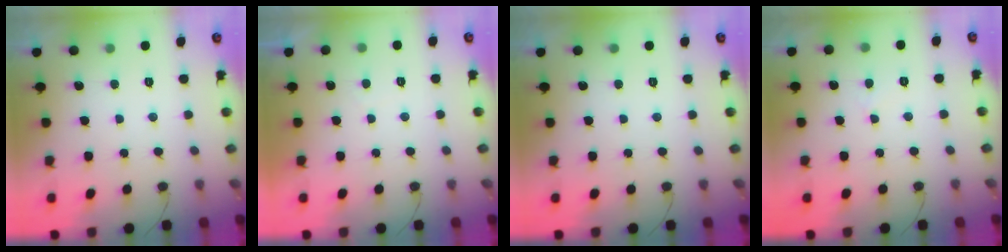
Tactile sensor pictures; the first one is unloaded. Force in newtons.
{"total": 0.9, "press": 0.7, "slide": 0.6}
{"total": 0.0}
{"total": 2.1, "press": 2.1, "slide": 0.2}